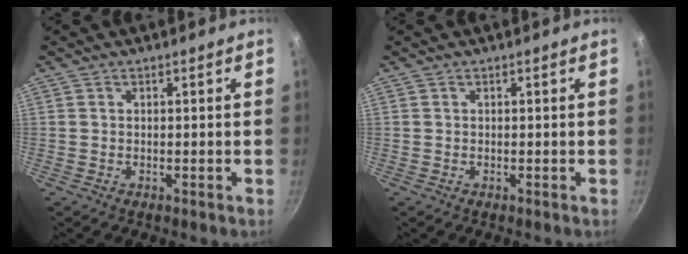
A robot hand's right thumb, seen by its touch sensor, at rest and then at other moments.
{"total": 0.0}